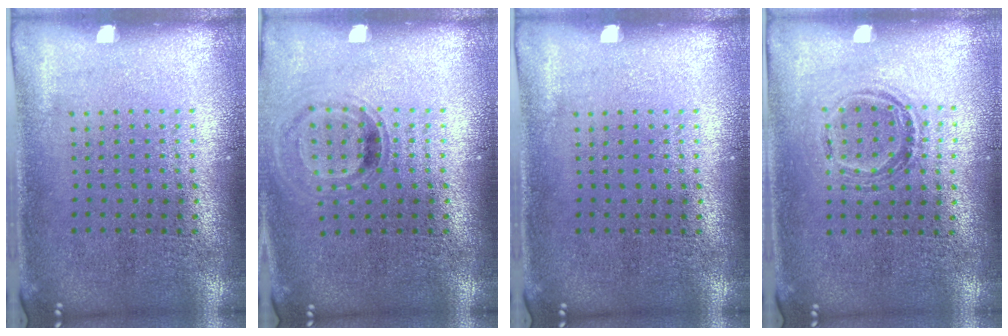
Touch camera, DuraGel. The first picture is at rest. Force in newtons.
{"total": 0.8, "press": 0.8, "slide": 0.2}
{"total": 0.0}
{"total": 1.1, "press": 0.9, "slide": 0.7}